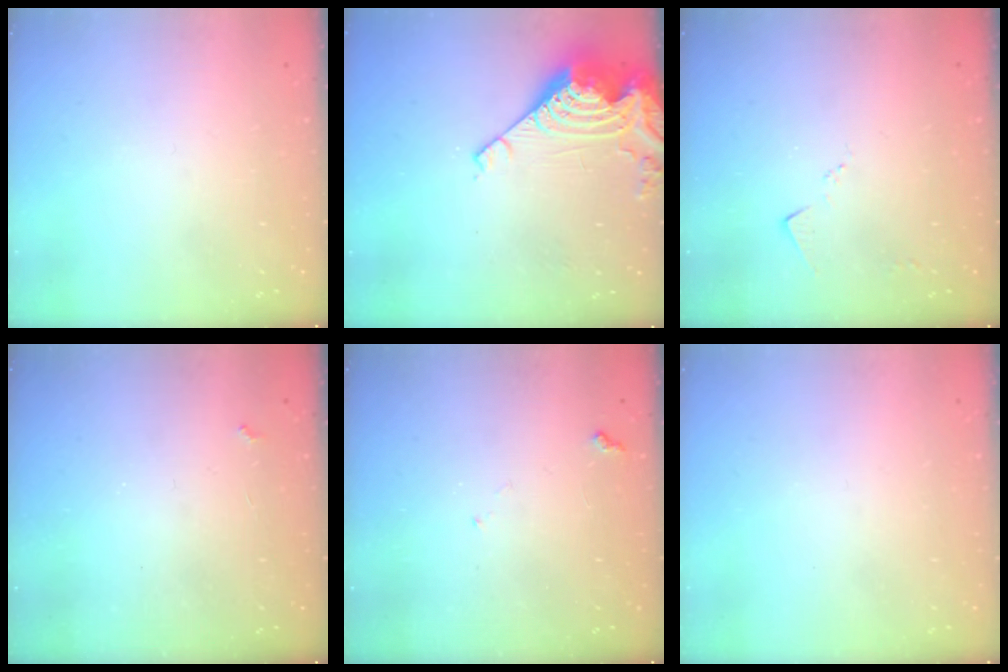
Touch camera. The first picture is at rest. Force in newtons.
{"total": 10.1, "press": 10.1, "slide": 1.1}
{"total": 4.0, "press": 4.0, "slide": 0.4}
{"total": 2.6, "press": 2.6, "slide": 0.5}
{"total": 5.6, "press": 5.6, "slide": 0.5}
{"total": 0.0}